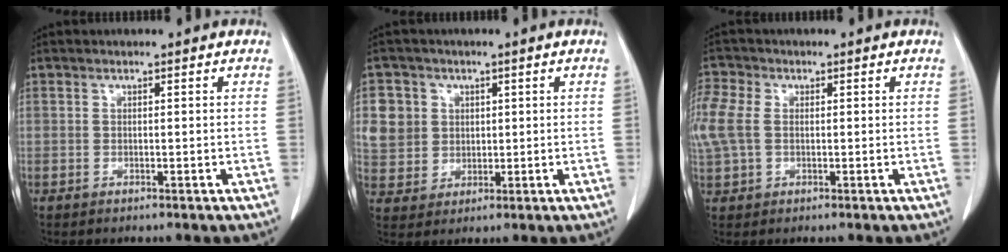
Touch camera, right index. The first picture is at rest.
{"total": 8.6, "force": [2.5, 8.1, 1.6], "torque": [-0.042, 0.024, 0.061]}
{"total": 8.0, "force": [0.8, 5.8, 5.5], "torque": [-0.171, 0.030, 0.025]}